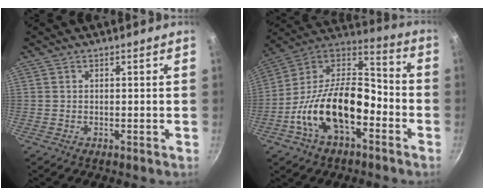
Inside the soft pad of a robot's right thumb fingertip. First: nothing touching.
{"total": 21.1, "force": [-7.0, 11.6, 16.1], "torque": [-0.263, 0.064, -0.142]}